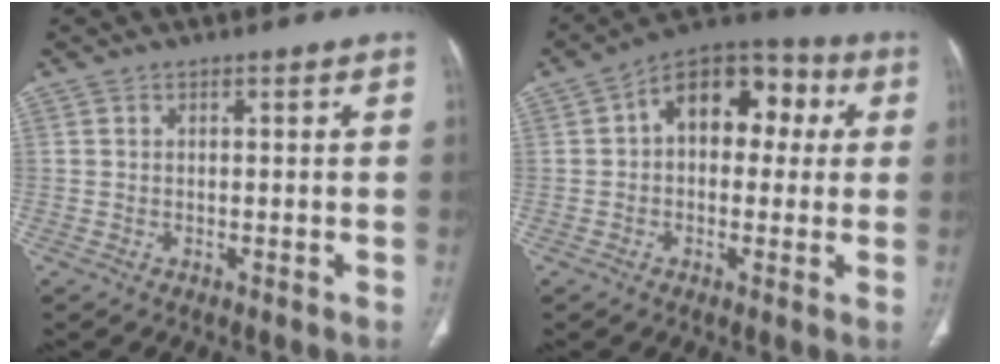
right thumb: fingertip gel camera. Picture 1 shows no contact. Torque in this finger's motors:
{"motor_torque": [-0.44, 0.84, 0.16, -0.11, 0.22]}